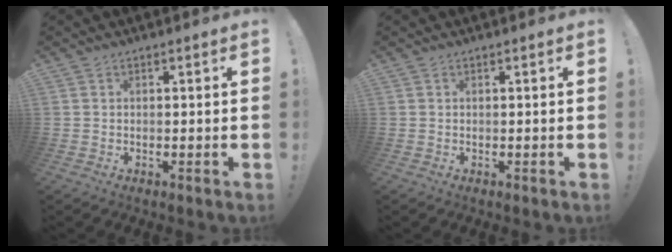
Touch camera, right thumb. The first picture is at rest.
{"total": 0.0}